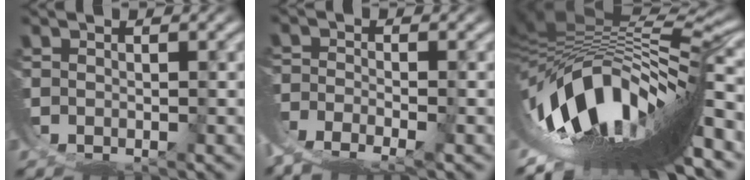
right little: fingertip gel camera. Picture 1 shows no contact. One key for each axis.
{"total": 8.4, "fx": -3.3, "fy": 6.2, "fz": 4.6, "tx": -0.103, "ty": -0.035, "tz": -0.046}
{"total": 22.9, "fx": -2.3, "fy": 11.4, "fz": 19.7, "tx": -0.321, "ty": -0.016, "tz": -0.021}